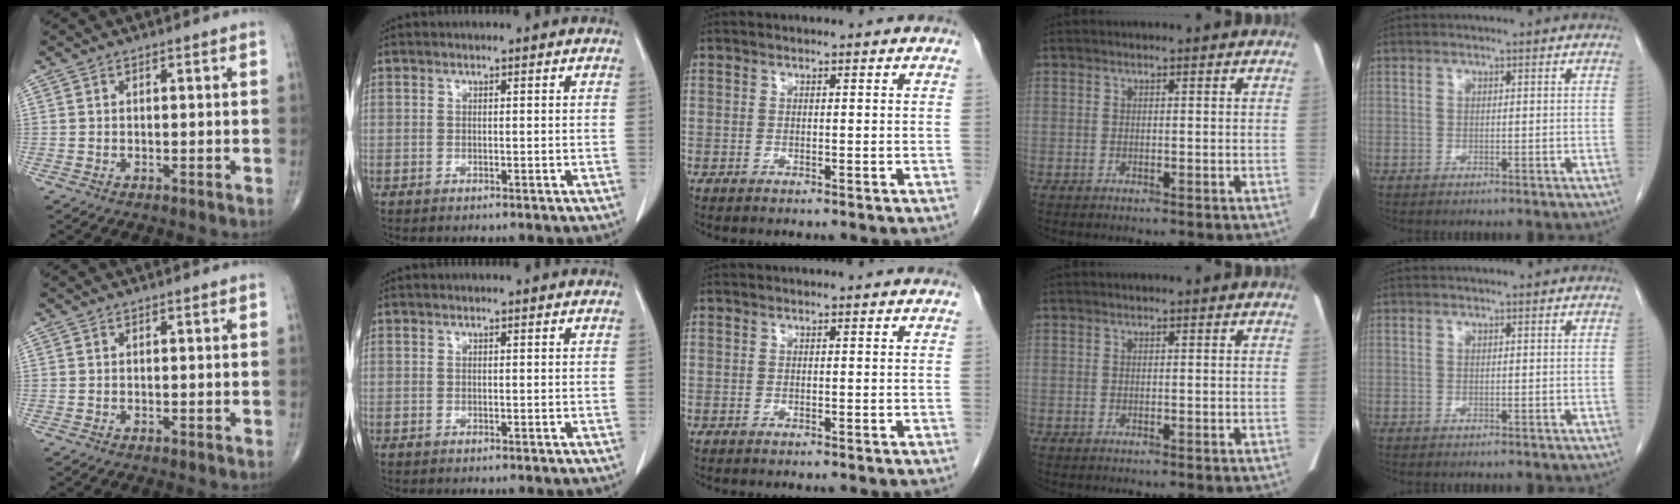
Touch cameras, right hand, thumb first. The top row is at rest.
{}